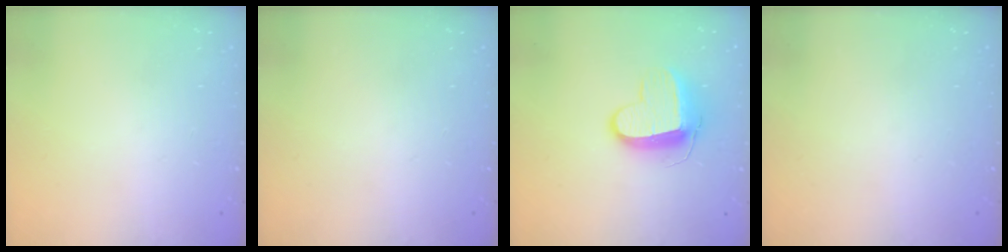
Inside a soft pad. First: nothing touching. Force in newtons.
{"total": 0.0}
{"total": 10.3, "press": 10.2, "slide": 1.3}
{"total": 0.0}